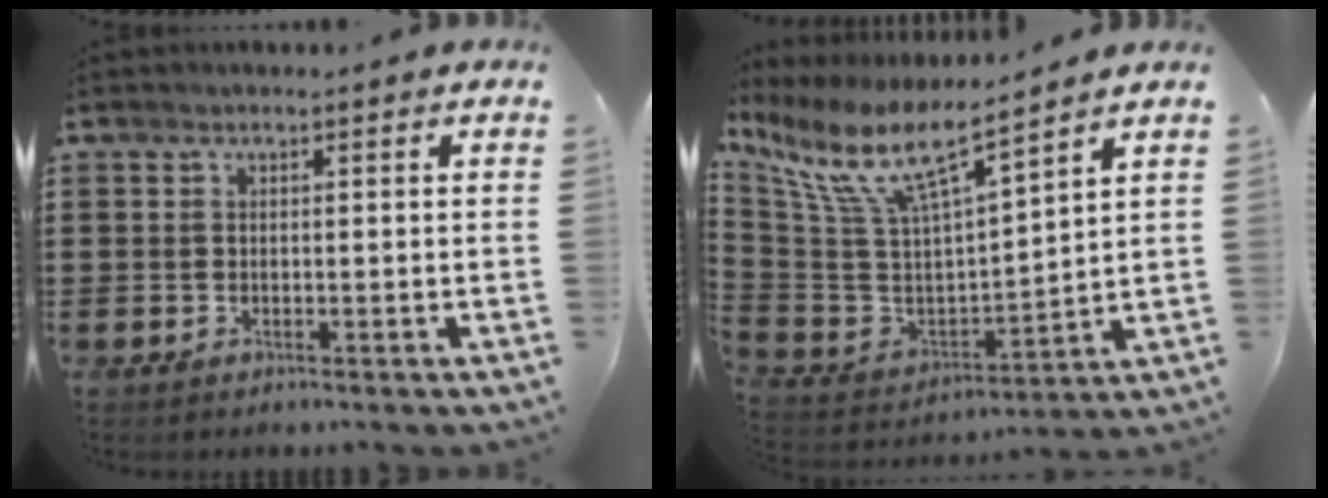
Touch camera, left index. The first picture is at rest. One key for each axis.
{"total": 9.9, "fx": 6.6, "fy": 1.9, "fz": 7.1, "tx": -0.167, "ty": -0.051, "tz": 0.110}